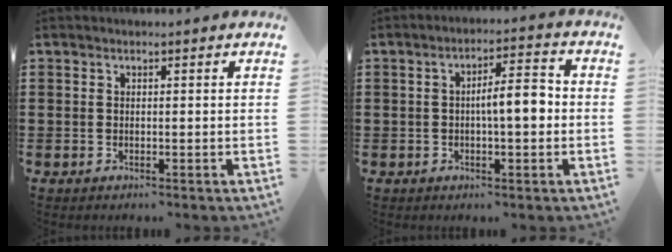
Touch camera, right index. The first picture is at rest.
{"total": 6.0, "force": [-0.4, 1.8, 5.8], "torque": [-0.087, 0.005, -0.014]}